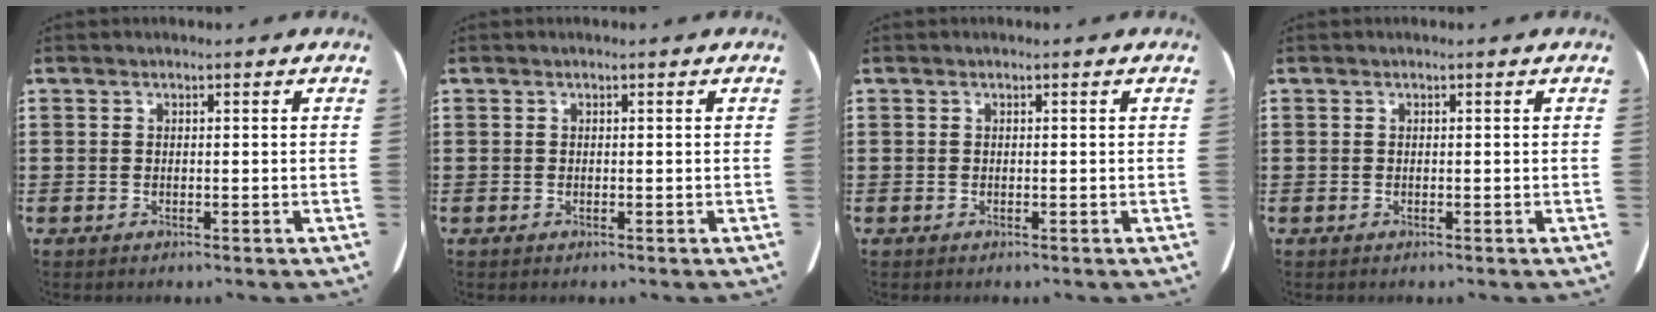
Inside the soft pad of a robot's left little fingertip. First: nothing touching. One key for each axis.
{"total": 0.0}
{"total": 0.0}
{"total": 0.0}